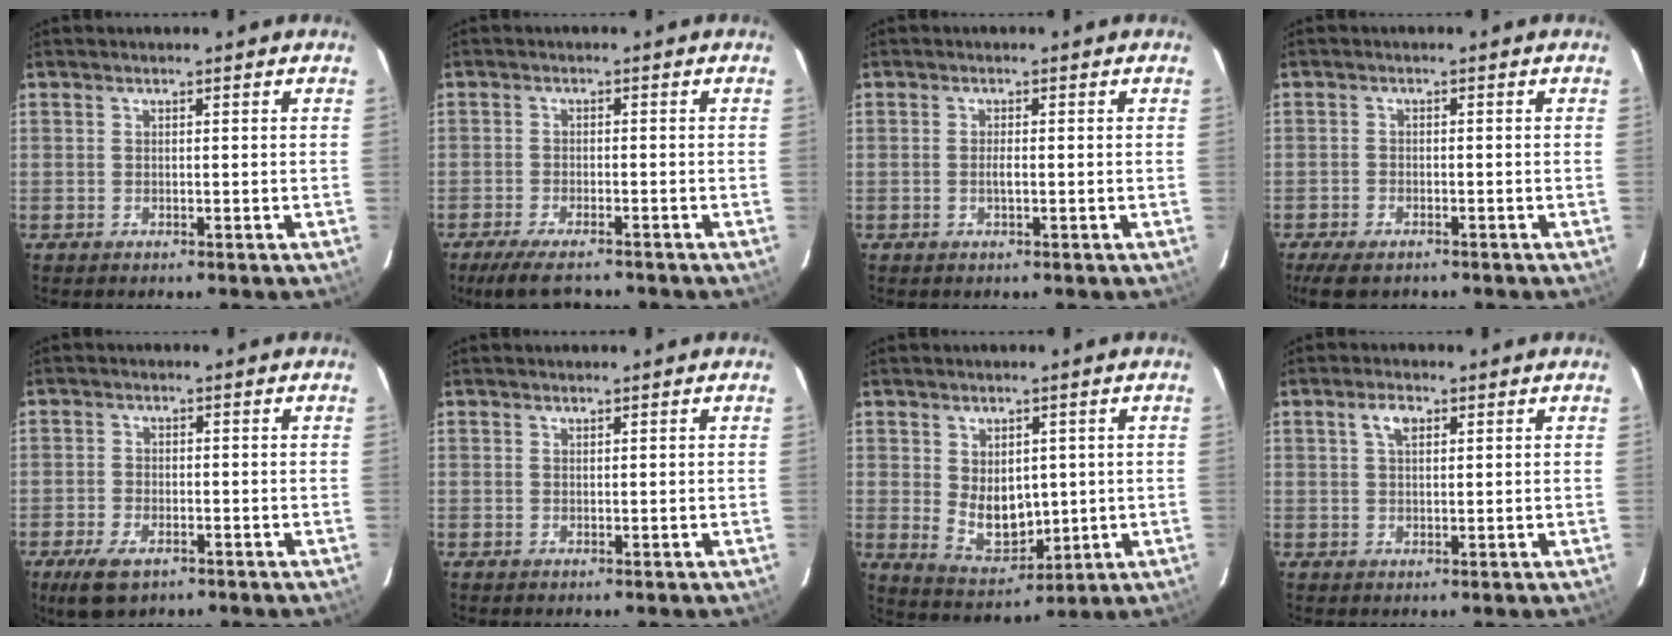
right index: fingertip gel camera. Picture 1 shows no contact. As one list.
[{"total": 7.6, "force": [-6.3, 1.7, 3.8], "torque": [-0.094, -0.023, -0.110]}, {"total": 1.2, "force": [-0.2, 0.3, 1.1], "torque": [-0.022, -0.002, -0.005]}, {"total": 5.7, "force": [-4.3, 2.5, 2.7], "torque": [-0.073, -0.014, -0.073]}, {"total": 6.5, "force": [-4.0, 3.2, 3.9], "torque": [-0.102, -0.014, -0.072]}, {"total": 0.0}, {"total": 8.1, "force": [0.9, 5.8, 5.6], "torque": [-0.099, -0.013, 0.040]}, {"total": 3.0, "force": [1.3, 1.5, 2.2], "torque": [-0.041, 0.008, 0.024]}]